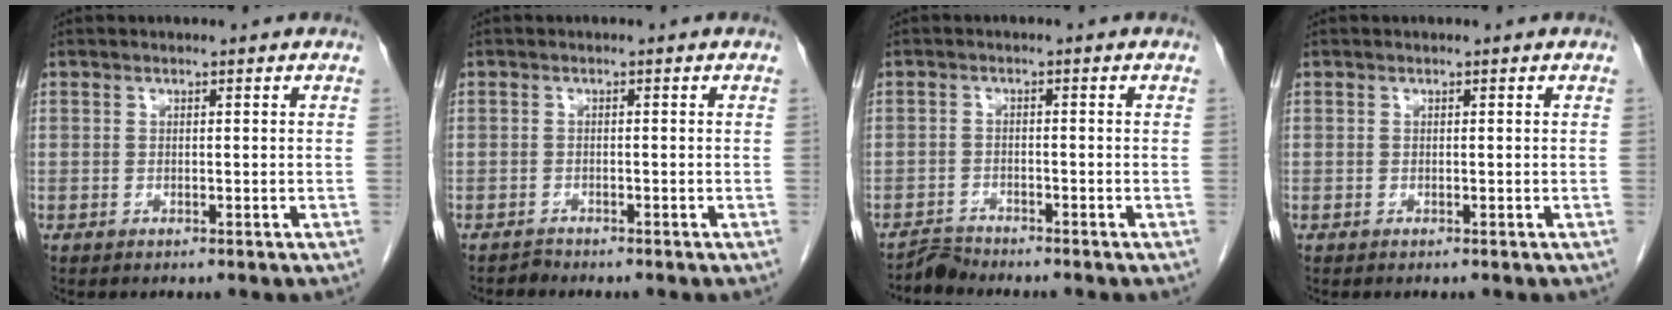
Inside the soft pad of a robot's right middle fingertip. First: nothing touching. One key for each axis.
{"total": 0.8, "fx": -0.8, "fy": 0.0, "fz": -0.3, "tx": 0.005, "ty": -0.005, "tz": -0.016}
{"total": 2.2, "fx": -2.1, "fy": -0.2, "fz": -0.7, "tx": 0.018, "ty": -0.013, "tz": -0.040}
{"total": 0.0}